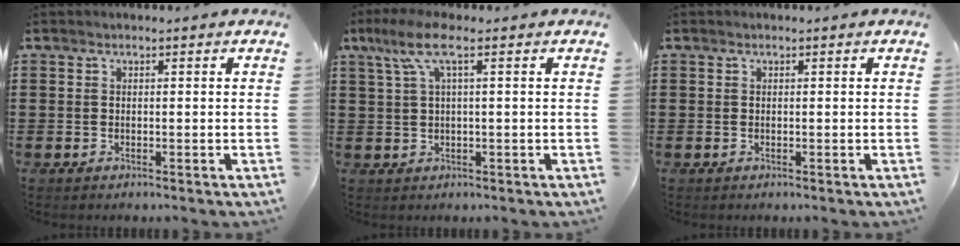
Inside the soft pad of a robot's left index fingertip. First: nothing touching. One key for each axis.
{"total": 5.4, "fx": 1.4, "fy": 1.1, "fz": 5.1, "tx": -0.109, "ty": 0.003, "tz": 0.019}
{"total": 0.0}